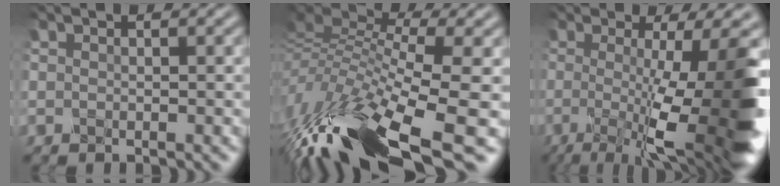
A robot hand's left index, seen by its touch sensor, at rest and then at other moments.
{"total": 10.9, "force": [-3.8, 4.1, 9.4], "torque": [-0.214, 0.004, -0.055]}
{"total": 12.4, "force": [-0.7, 3.3, 11.9], "torque": [-0.154, 0.001, -0.011]}